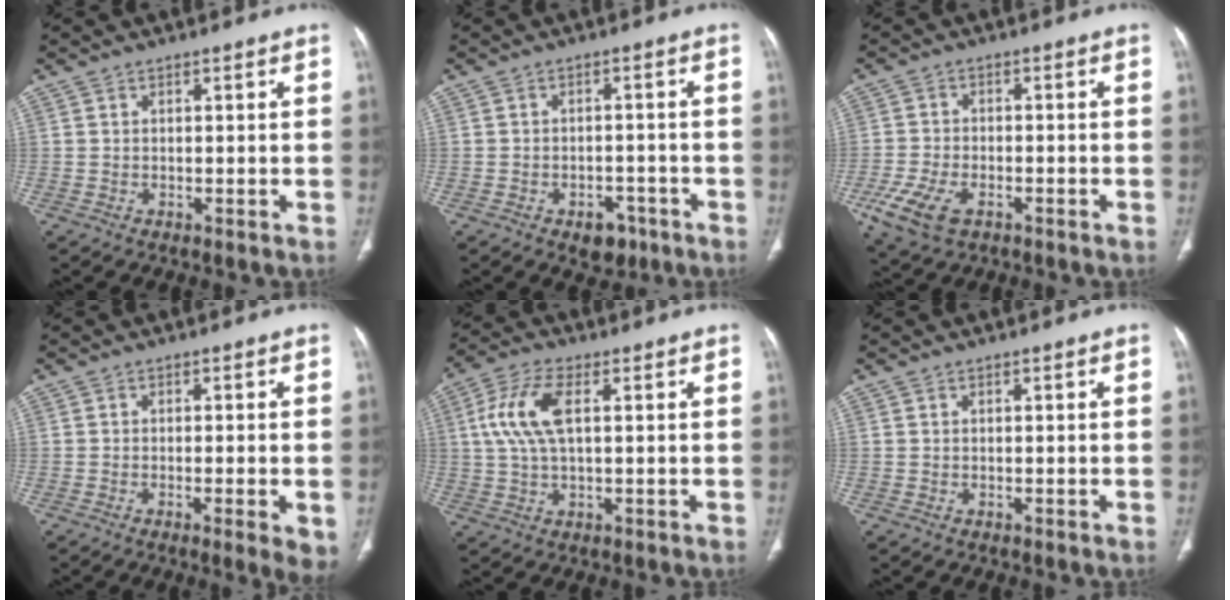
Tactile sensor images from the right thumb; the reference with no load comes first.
{"total": 5.1, "force": [-2.9, 3.3, 2.6], "torque": [-0.016, 0.018, -0.034]}
{"total": 8.7, "force": [-4.1, 4.8, 6.0], "torque": [-0.135, 0.004, -0.073]}
{"total": 5.3, "force": [-1.6, 0.9, 4.9], "torque": [-0.075, -0.011, -0.025]}
{"total": 9.4, "force": [2.0, 4.2, 8.2], "torque": [-0.186, 0.014, 0.037]}
{"total": 0.0}